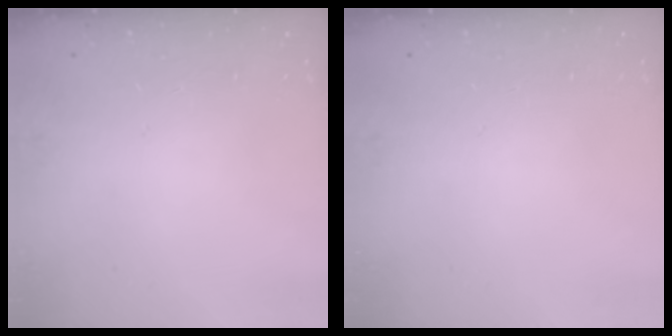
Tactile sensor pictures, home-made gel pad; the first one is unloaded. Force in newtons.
{"total": 0.0}